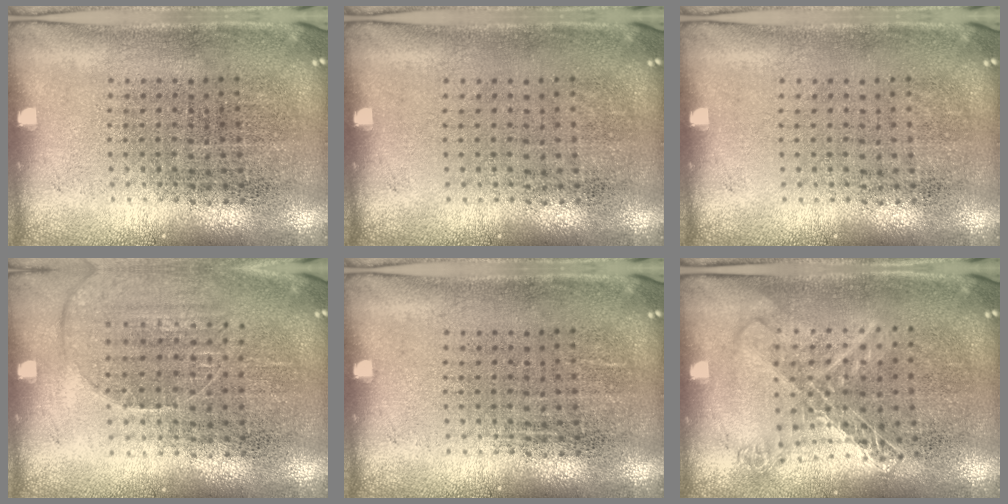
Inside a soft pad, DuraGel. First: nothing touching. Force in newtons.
{"total": 0.0}
{"total": 0.0}
{"total": 1.4, "press": 1.3, "slide": 0.3}
{"total": 0.0}
{"total": 1.3, "press": 1.2, "slide": 0.5}